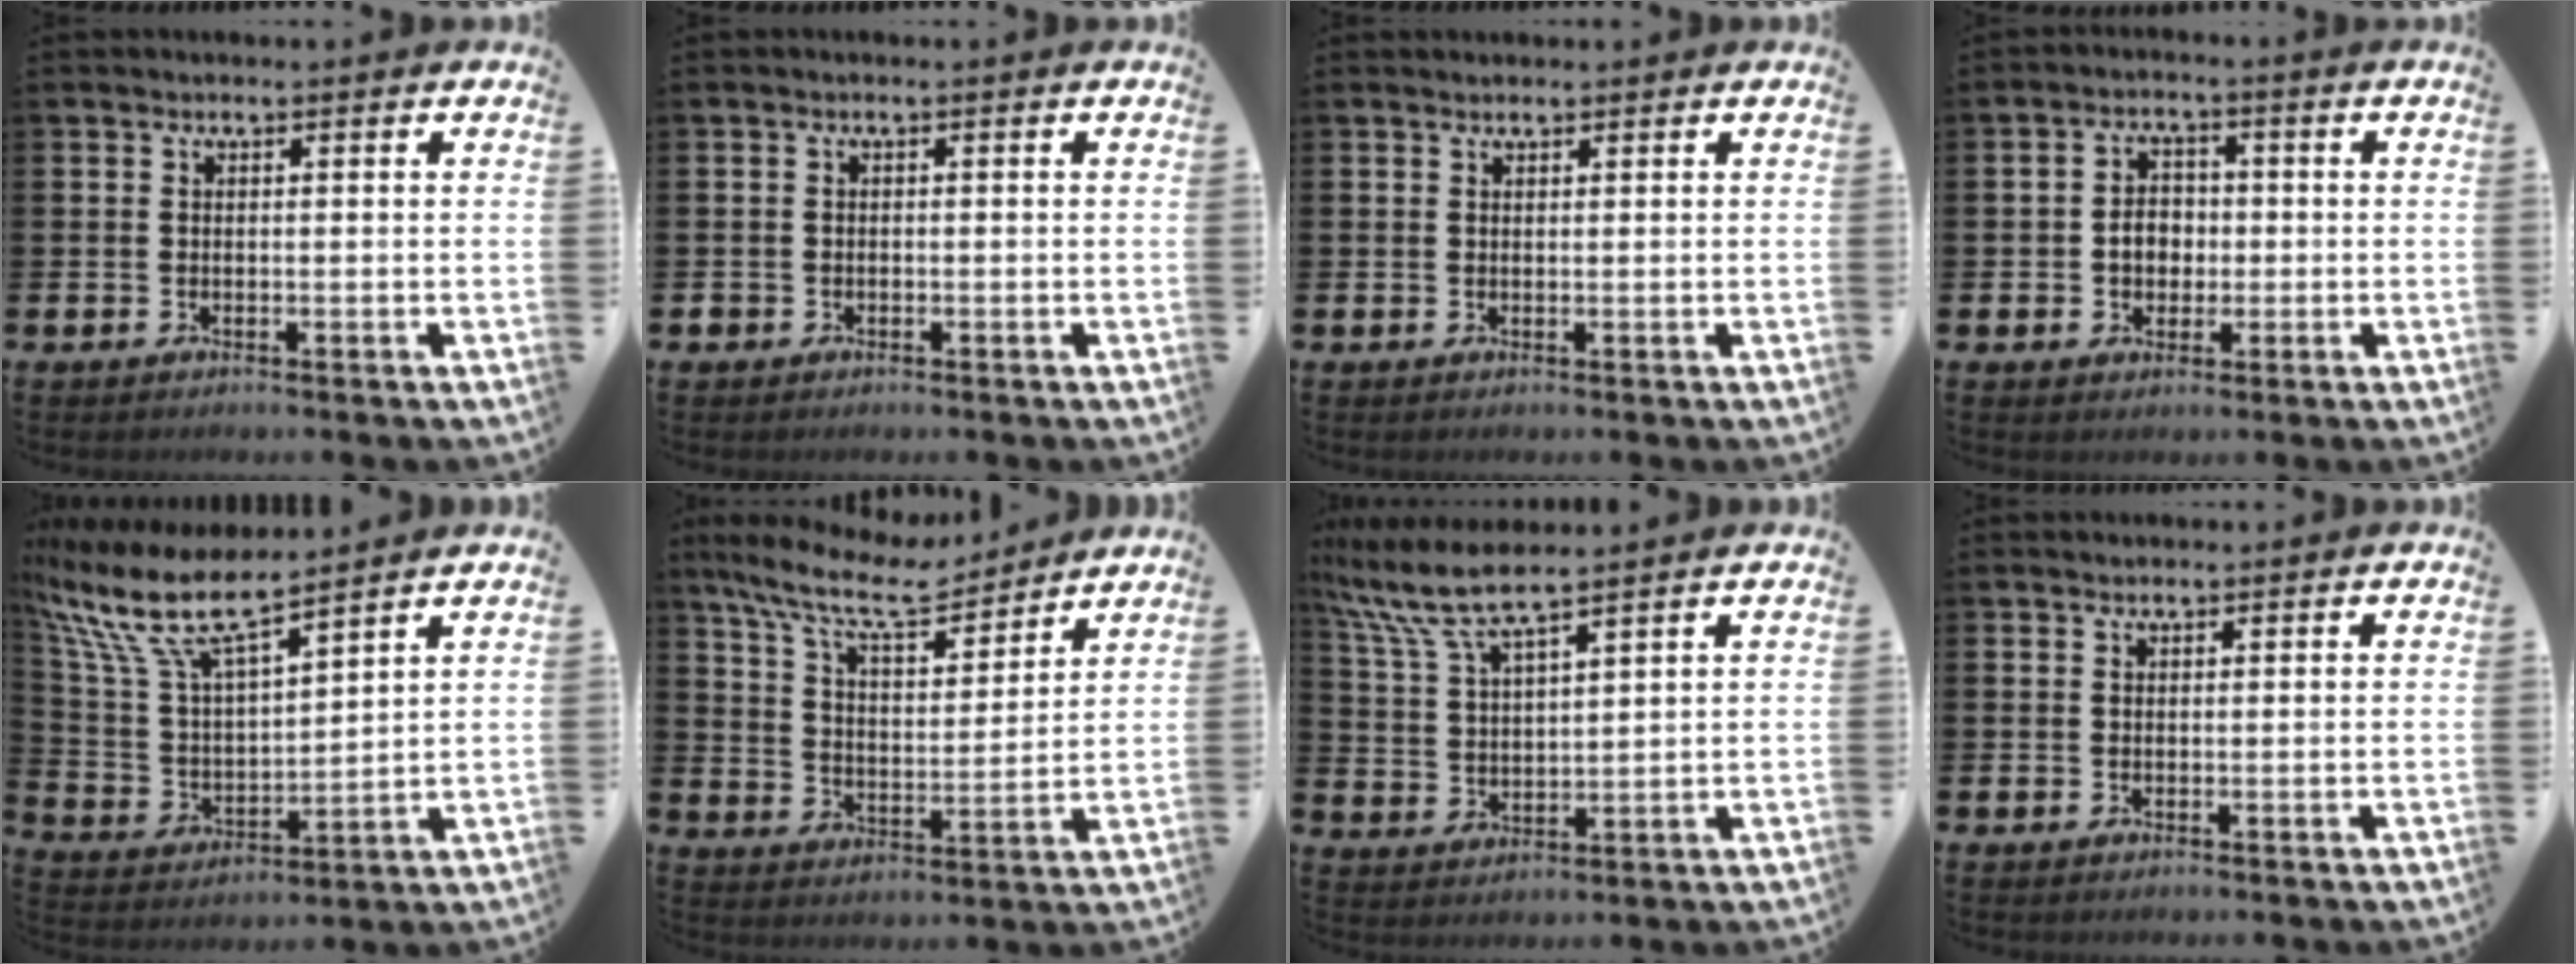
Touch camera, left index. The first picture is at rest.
{"total": 0.9, "force": [-0.5, 0.7, 0.0], "torque": [-0.002, 0.004, -0.014]}
{"total": 0.8, "force": [0.8, 0.2, 0.0], "torque": [0.014, -0.005, 0.011]}
{"total": 3.5, "force": [-0.4, 2.8, 2.1], "torque": [-0.023, 0.000, -0.015]}
{"total": 11.0, "force": [9.2, 2.3, 5.6], "torque": [-0.145, -0.049, 0.161]}
{"total": 10.5, "force": [9.3, 2.5, 4.3], "torque": [-0.114, -0.054, 0.162]}
{"total": 7.7, "force": [6.8, 0.9, 3.4], "torque": [-0.091, -0.027, 0.122]}
{"total": 0.5, "force": [0.5, 0.1, 0.1], "torque": [0.005, -0.002, 0.008]}